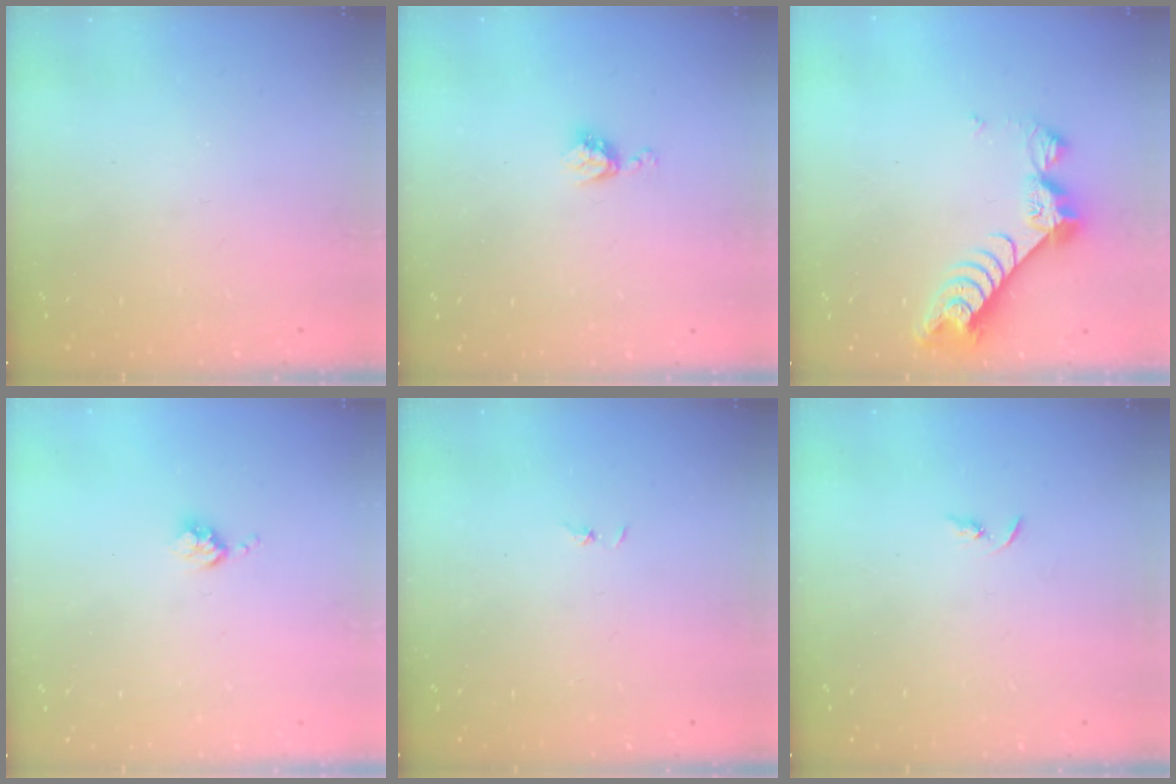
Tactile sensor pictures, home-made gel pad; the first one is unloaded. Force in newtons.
{"total": 4.5, "press": 4.4, "slide": 0.7}
{"total": 9.4, "press": 9.4, "slide": 0.9}
{"total": 3.6, "press": 3.6, "slide": 0.4}
{"total": 0.7, "press": 0.7, "slide": 0.1}
{"total": 2.2, "press": 2.2, "slide": 0.2}